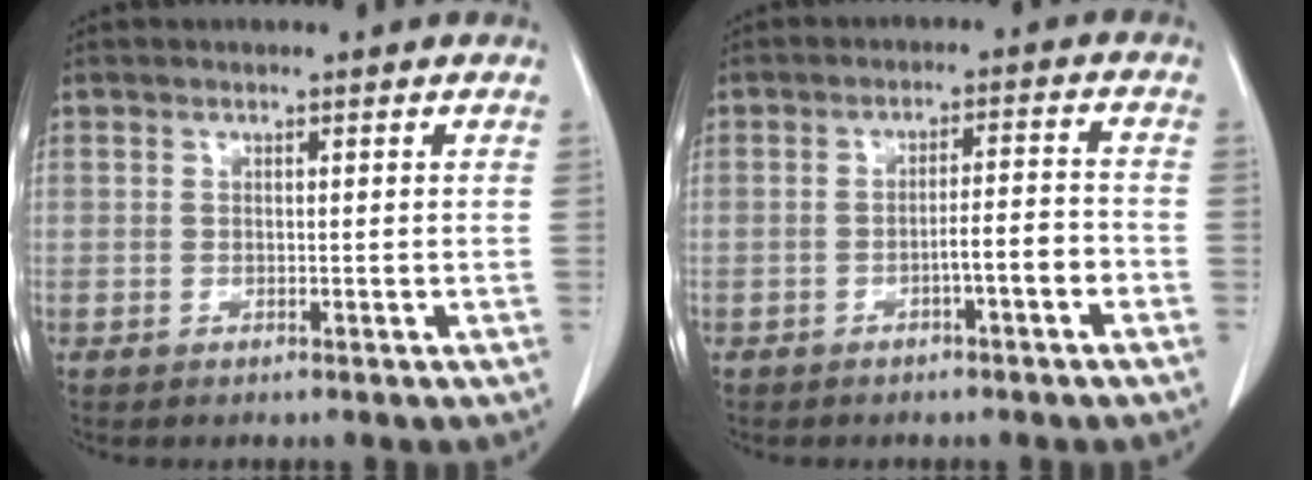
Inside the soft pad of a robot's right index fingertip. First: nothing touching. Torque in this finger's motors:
{"motor_torque": [0.88, -0.24, 0.39, 0.09]}